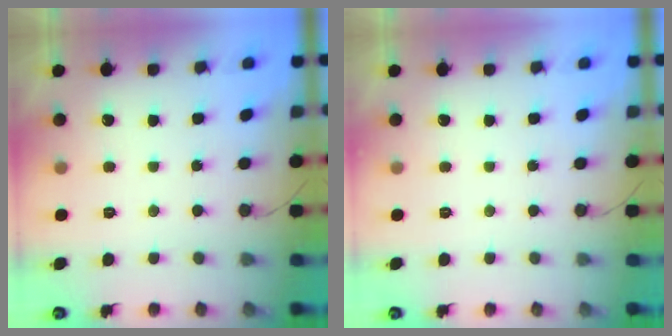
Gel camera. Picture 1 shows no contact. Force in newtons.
{"total": 0.0}